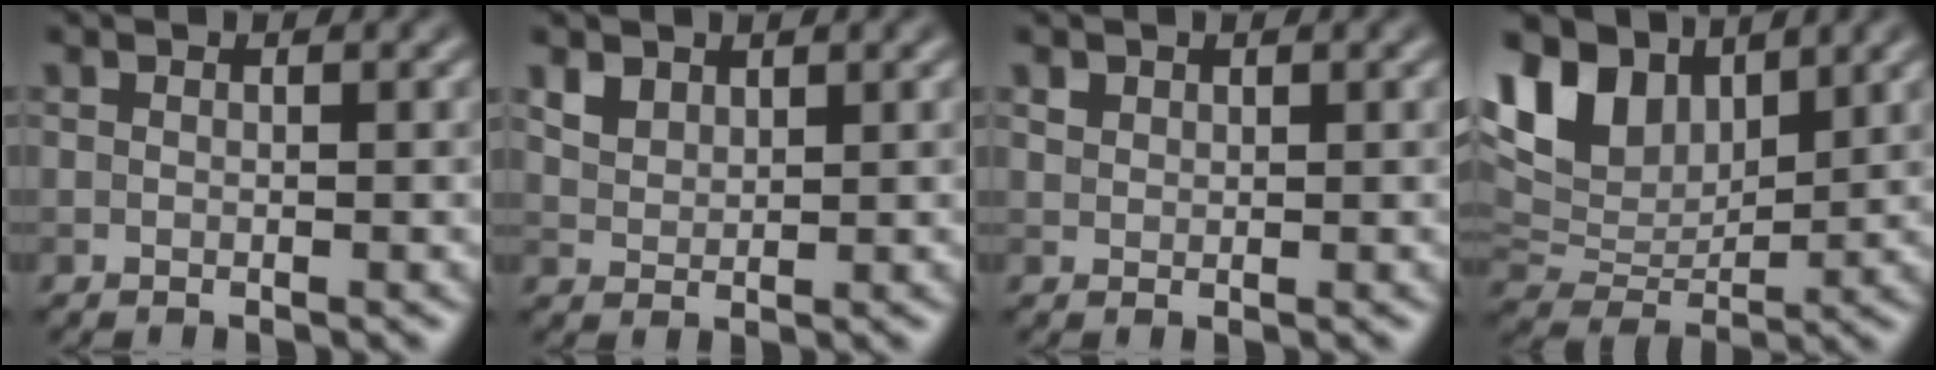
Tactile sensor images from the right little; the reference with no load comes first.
{"total": 1.9, "force": [1.3, 1.2, 0.7], "torque": [-0.023, -0.006, 0.032]}
{"total": 0.9, "force": [0.6, 0.6, 0.1], "torque": [-0.003, -0.001, 0.014]}
{"total": 9.0, "force": [4.7, 5.4, 5.4], "torque": [-0.123, 0.006, 0.086]}